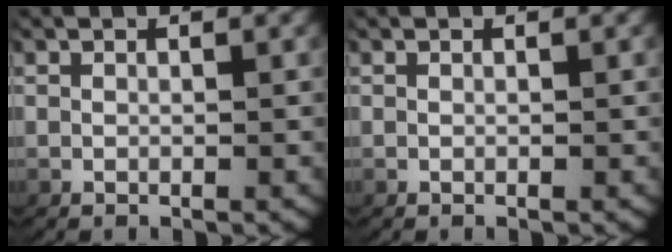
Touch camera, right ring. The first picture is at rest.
{"total": 0.0}